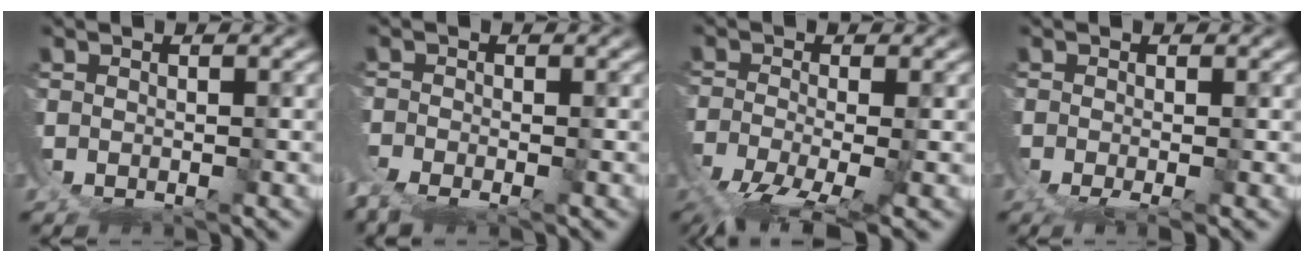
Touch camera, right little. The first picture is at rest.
{"total": 2.7, "force": [-2.1, 1.0, 1.3], "torque": [-0.031, -0.021, -0.035]}
{"total": 6.7, "force": [-5.3, 1.3, 3.9], "torque": [-0.067, -0.034, -0.076]}
{"total": 2.0, "force": [-1.6, 0.1, 1.3], "torque": [-0.014, -0.012, -0.028]}